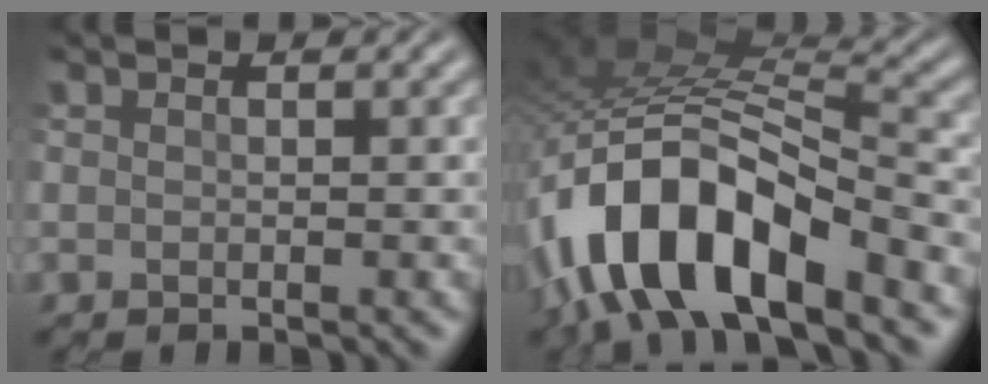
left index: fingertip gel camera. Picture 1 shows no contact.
{"total": 12.3, "force": [-7.3, 5.5, 8.3], "torque": [-0.159, -0.002, -0.132]}